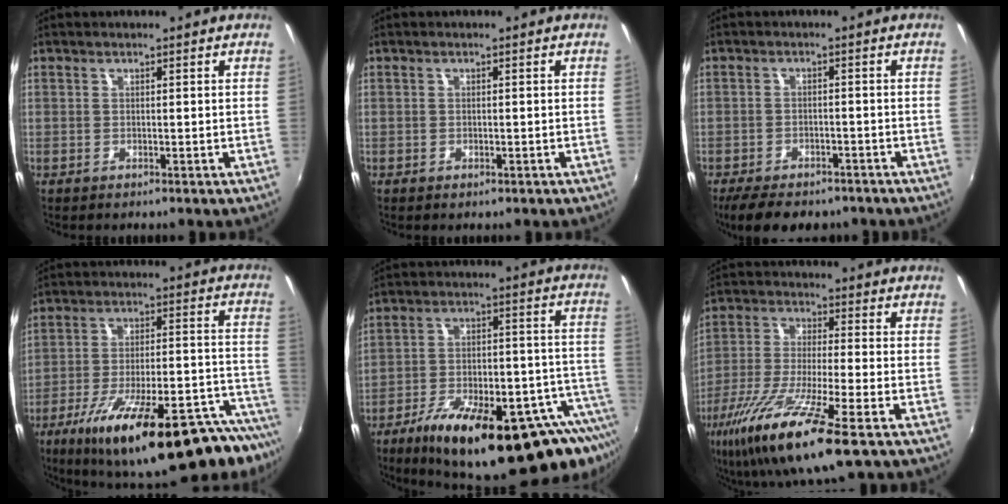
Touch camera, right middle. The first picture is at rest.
{"total": 0.8, "force": [-0.5, 0.6, 0.3], "torque": [-0.005, -0.006, -0.009]}
{"total": 10.2, "force": [-8.0, 4.2, 4.8], "torque": [-0.105, -0.020, -0.123]}
{"total": 29.6, "force": [-21.6, 4.8, 19.8], "torque": [-0.273, -0.046, -0.308]}
{"total": 29.7, "force": [-20.4, 8.5, 19.9], "torque": [-0.292, -0.039, -0.283]}
{"total": 17.9, "force": [-9.8, 2.6, 14.7], "torque": [-0.295, -0.054, -0.183]}